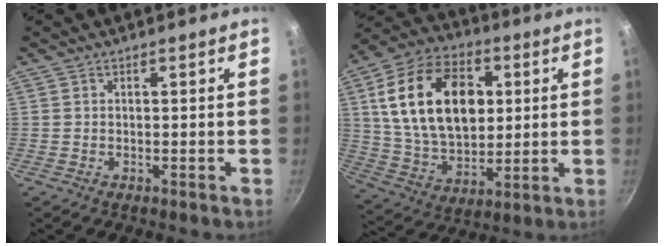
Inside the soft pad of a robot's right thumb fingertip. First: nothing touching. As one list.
[{"total": 23.4, "force": [5.1, 15.3, 16.9], "torque": [-0.272, 0.000, 0.088]}]